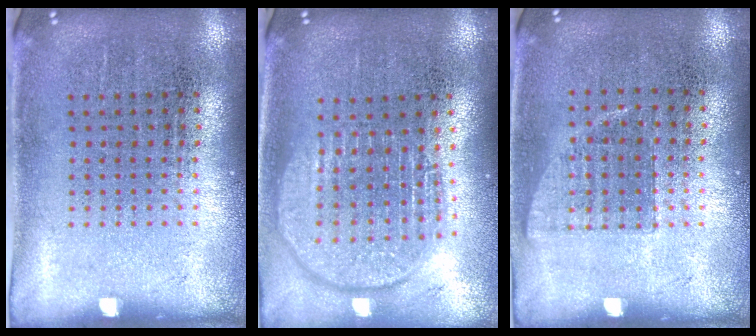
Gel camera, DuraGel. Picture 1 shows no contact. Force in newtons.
{"total": 1.9, "press": 1.6, "slide": 1.0}
{"total": 0.7, "press": 0.7, "slide": 0.2}